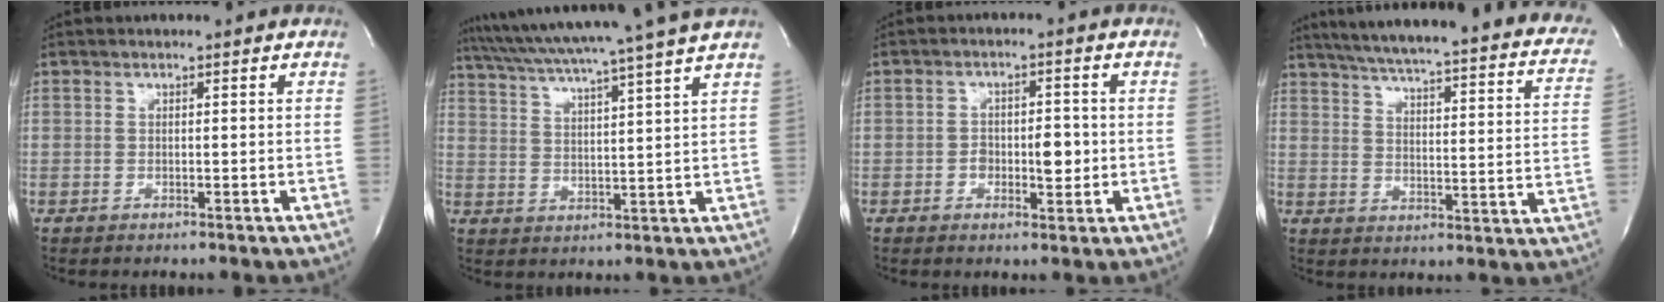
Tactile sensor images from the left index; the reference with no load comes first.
{"total": 17.0, "force": [14.6, -2.3, 8.4], "torque": [-0.152, -0.011, 0.211]}
{"total": 4.6, "force": [-0.9, 2.3, 3.8], "torque": [-0.052, 0.004, -0.007]}
{"total": 29.7, "force": [24.4, 4.3, 16.3], "torque": [-0.219, -0.034, 0.289]}